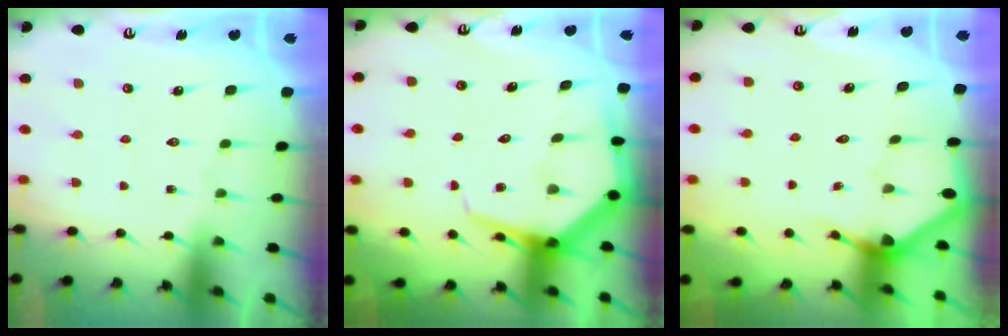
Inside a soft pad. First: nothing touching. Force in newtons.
{"total": 7.6, "press": 7.6, "slide": 0.9}
{"total": 3.3, "press": 3.3, "slide": 0.2}